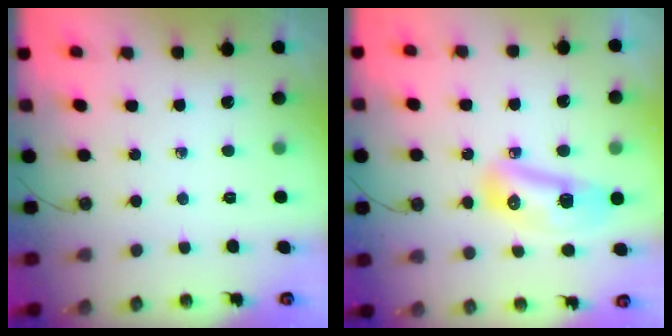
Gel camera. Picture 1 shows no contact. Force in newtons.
{"total": 11.4, "press": 11.3, "slide": 1.4}